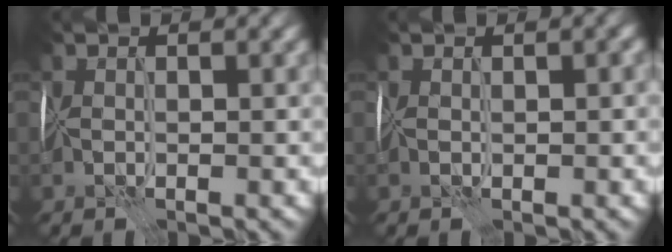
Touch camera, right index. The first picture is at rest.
{"total": 0.7, "force": [0.1, 0.5, 0.5], "torque": [-0.009, 0.002, 0.003]}